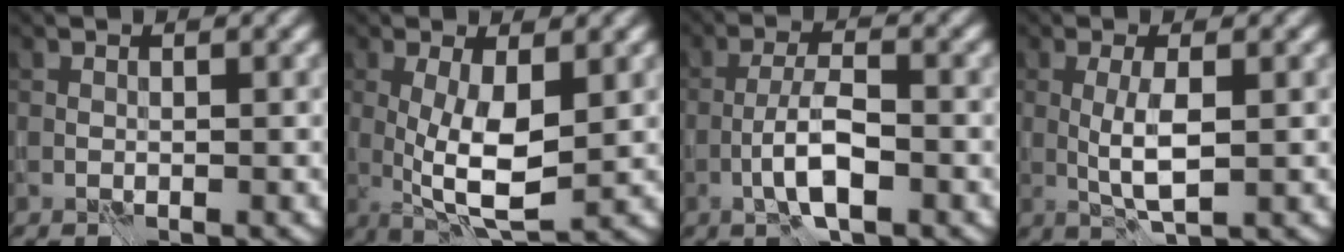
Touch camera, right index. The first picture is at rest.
{"total": 5.8, "force": [-0.1, 1.9, 5.5], "torque": [-0.109, -0.010, 0.002]}
{"total": 4.0, "force": [-1.9, 0.9, 3.4], "torque": [-0.062, 0.005, -0.040]}
{"total": 3.0, "force": [-0.2, 0.5, 2.9], "torque": [-0.062, 0.000, -0.003]}